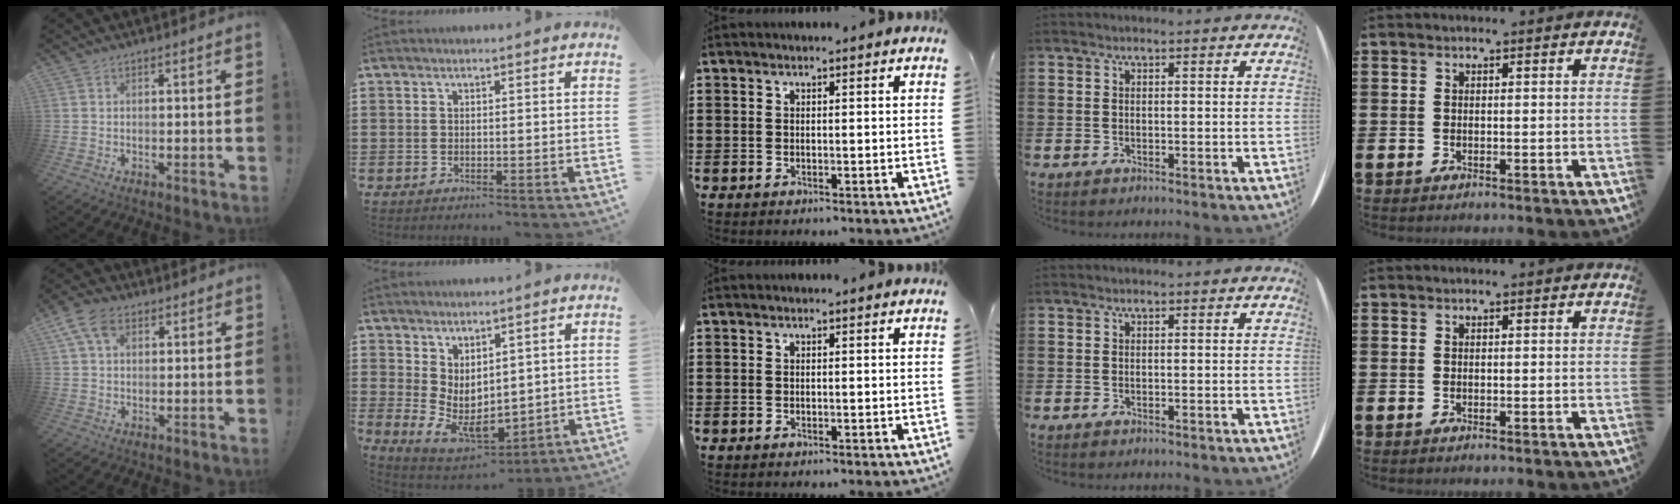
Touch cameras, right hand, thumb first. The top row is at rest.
{"thumb": {"total": 8.3, "force": [3.3, 5.3, 5.5], "torque": [-0.100, 0.005, 0.067]}, "index": {"total": 5.8, "force": [1.2, 3.7, 4.2], "torque": [-0.102, -0.015, 0.027]}}